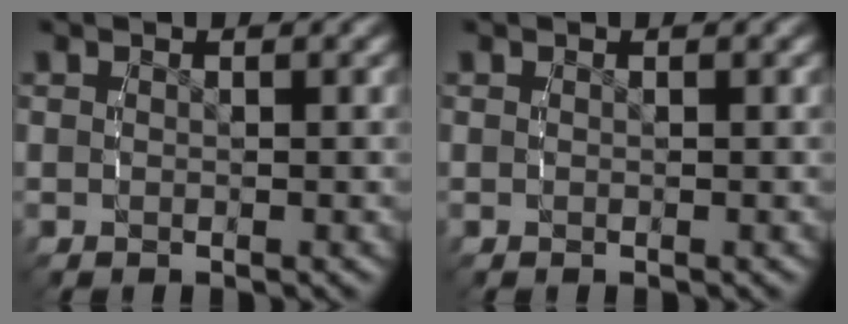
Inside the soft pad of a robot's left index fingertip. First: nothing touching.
{"total": 0.0}